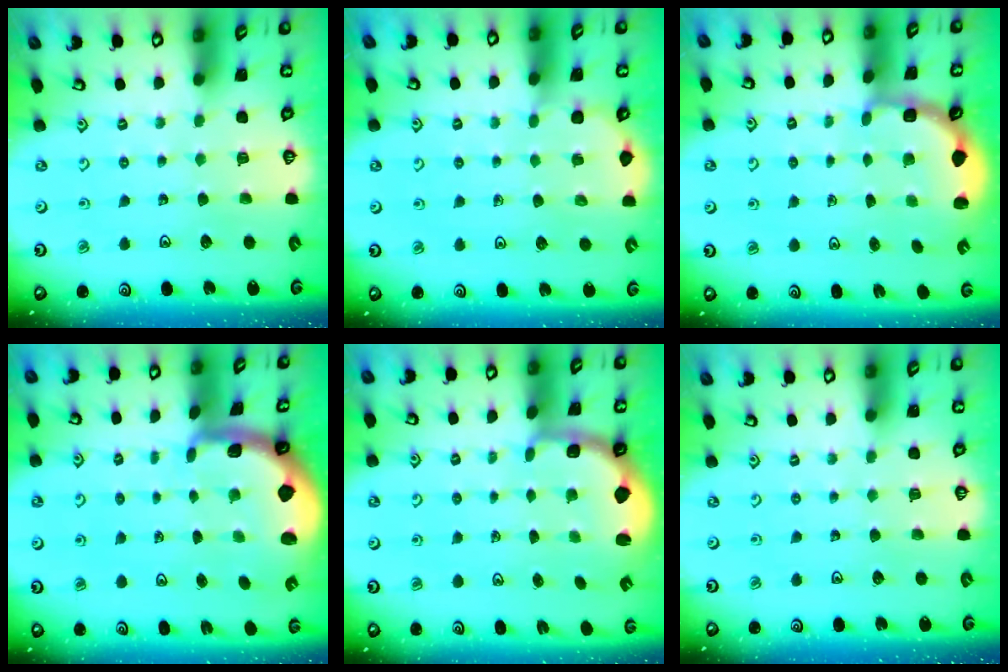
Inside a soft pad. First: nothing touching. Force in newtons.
{"total": 2.4, "press": 2.4, "slide": 0.1}
{"total": 2.8, "press": 2.5, "slide": 1.4}
{"total": 1.7, "press": 1.7, "slide": 0.4}
{"total": 2.5, "press": 1.3, "slide": 2.1}
{"total": 0.0}